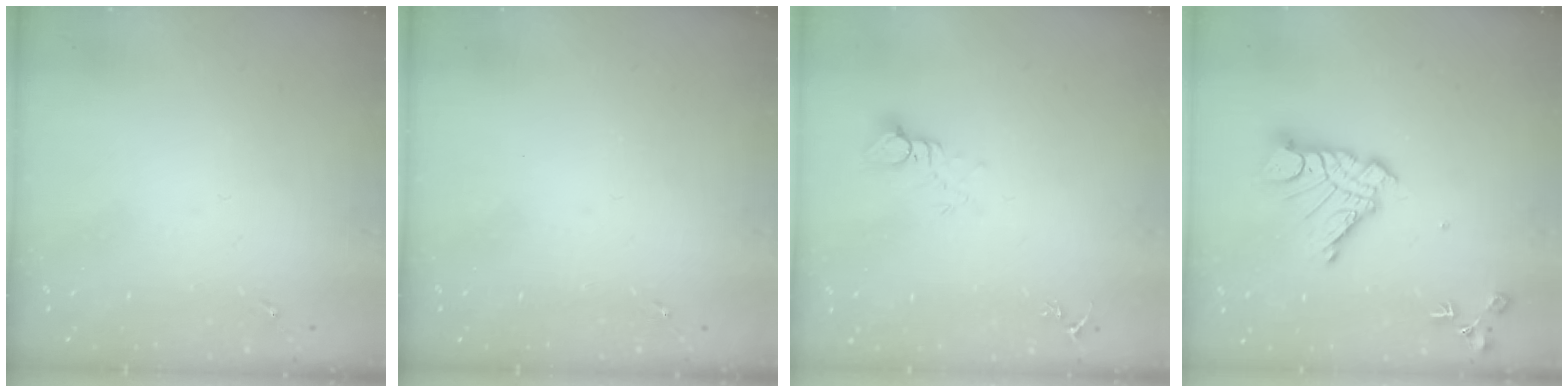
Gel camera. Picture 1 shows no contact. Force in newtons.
{"total": 0.0}
{"total": 4.3, "press": 4.3, "slide": 0.3}
{"total": 14.2, "press": 14.2, "slide": 1.3}